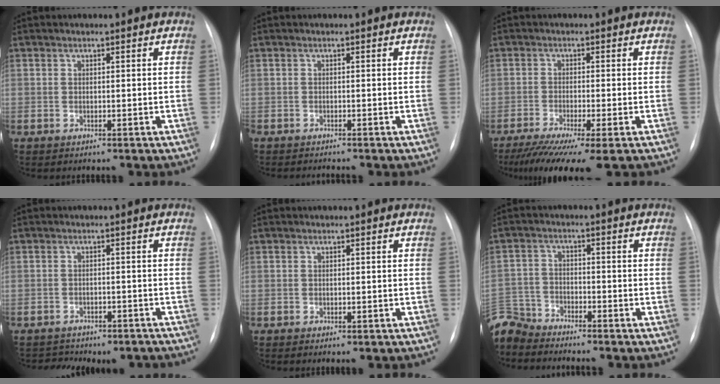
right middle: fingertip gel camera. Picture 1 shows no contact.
{"total": 1.6, "force": [-1.5, -0.1, 0.4], "torque": [-0.007, -0.004, -0.023]}
{"total": 10.1, "force": [-7.2, 0.1, 7.0], "torque": [-0.112, -0.028, -0.115]}
{"total": 7.1, "force": [-6.2, 3.3, 1.2], "torque": [-0.016, 0.016, -0.065]}
{"total": 0.7, "force": [-0.2, 0.2, 0.7], "torque": [-0.012, -0.003, 0.001]}
{"total": 7.0, "force": [-6.9, 1.4, -0.1], "torque": [-0.005, 0.000, -0.143]}